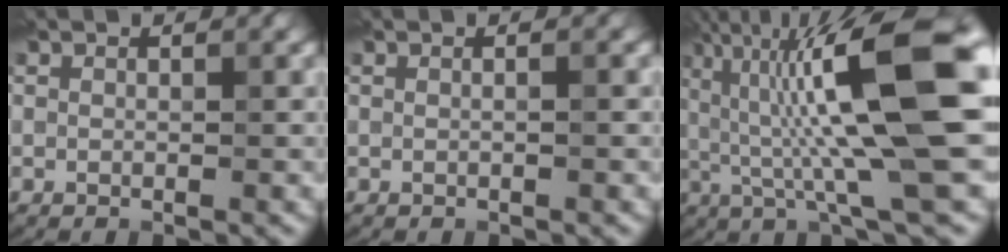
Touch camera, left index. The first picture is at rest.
{"total": 0.7, "force": [0.1, 0.1, 0.7], "torque": [-0.013, -0.001, -0.005]}
{"total": 14.1, "force": [2.2, 2.8, 13.6], "torque": [-0.218, 0.018, 0.034]}